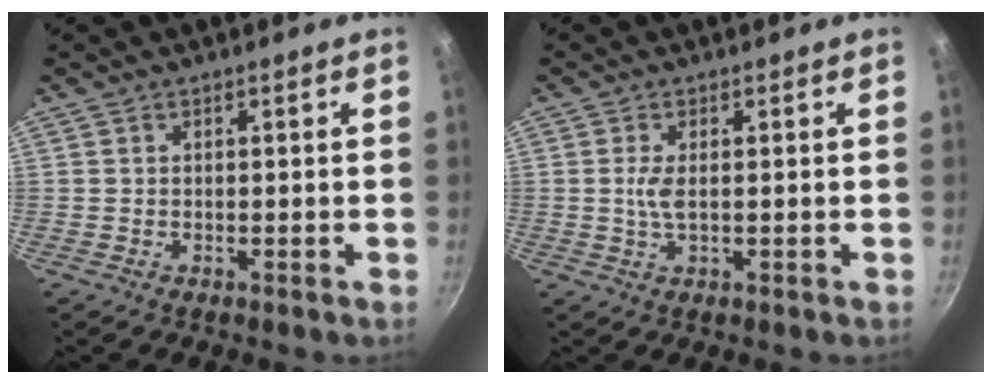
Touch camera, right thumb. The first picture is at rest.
{"total": 2.9, "force": [0.2, 1.0, 2.7], "torque": [-0.061, -0.001, 0.004]}